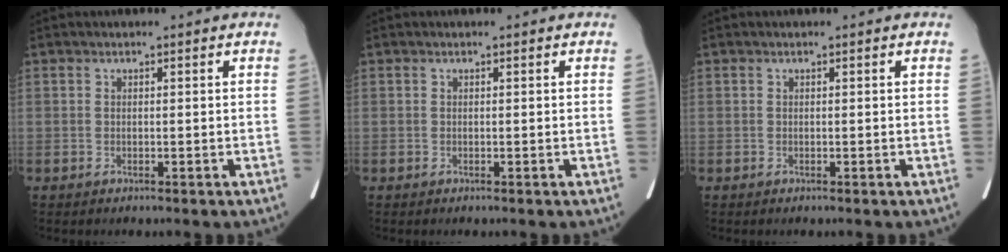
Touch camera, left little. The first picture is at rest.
{"total": 0.0}
{"total": 0.0}